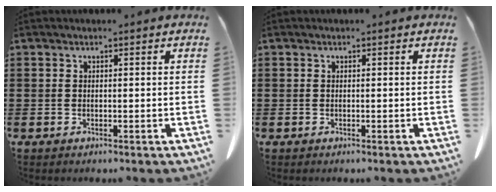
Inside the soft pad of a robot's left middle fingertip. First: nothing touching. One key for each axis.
{"total": 0.0}